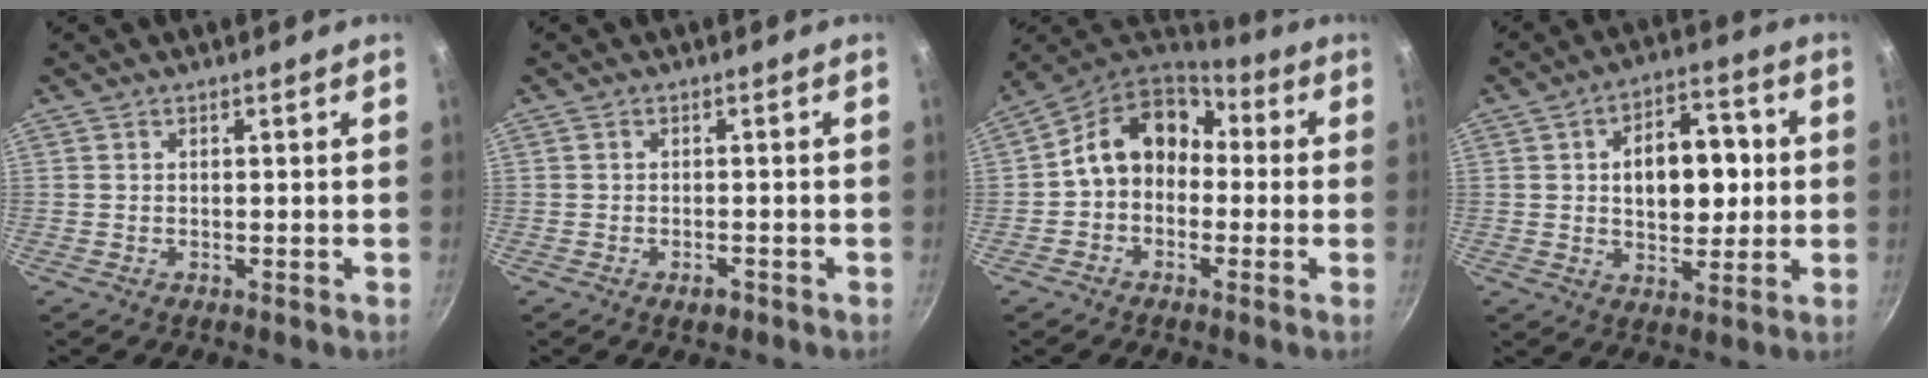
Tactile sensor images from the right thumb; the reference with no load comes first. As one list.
[{"total": 2.0, "force": [-1.2, 1.0, 1.3], "torque": [-0.017, 0.011, -0.019]}, {"total": 12.9, "force": [0.5, 10.2, 7.9], "torque": [-0.095, 0.047, -0.013]}, {"total": 13.0, "force": [1.1, 8.1, 10.1], "torque": [-0.107, 0.014, 0.014]}]